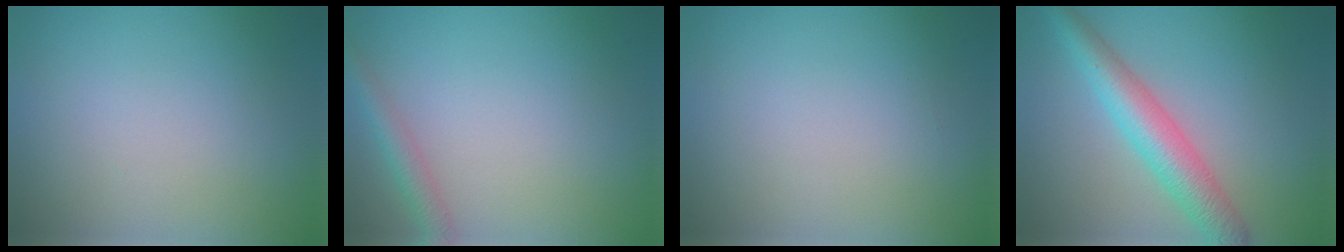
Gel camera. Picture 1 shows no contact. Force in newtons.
{"total": 2.2, "press": 2.2, "slide": 0.1}
{"total": 0.0}
{"total": 5.0, "press": 5.0, "slide": 0.1}